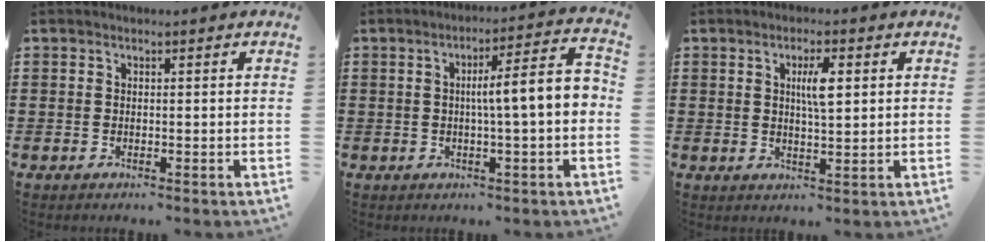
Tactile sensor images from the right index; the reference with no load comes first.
{"total": 7.8, "force": [0.0, 0.9, 7.8], "torque": [-0.124, -0.007, -0.008]}
{"total": 4.4, "force": [1.1, 1.1, 4.2], "torque": [-0.076, 0.004, 0.013]}